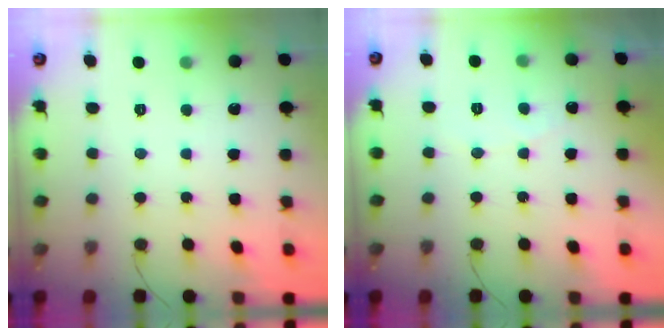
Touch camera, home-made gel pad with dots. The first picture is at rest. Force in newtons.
{"total": 2.4, "press": 2.4, "slide": 0.1}